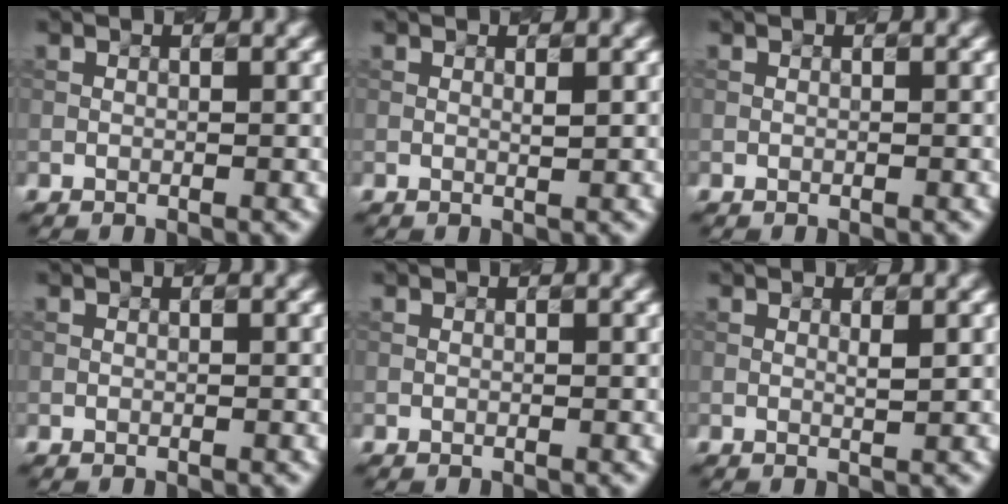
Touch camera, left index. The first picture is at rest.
{"total": 0.7, "force": [0.3, 0.1, 0.7], "torque": [-0.010, 0.002, 0.003]}
{"total": 0.0}
{"total": 0.0}
{"total": 0.0}
{"total": 1.1, "force": [0.4, 0.2, 1.0], "torque": [-0.015, 0.002, 0.003]}